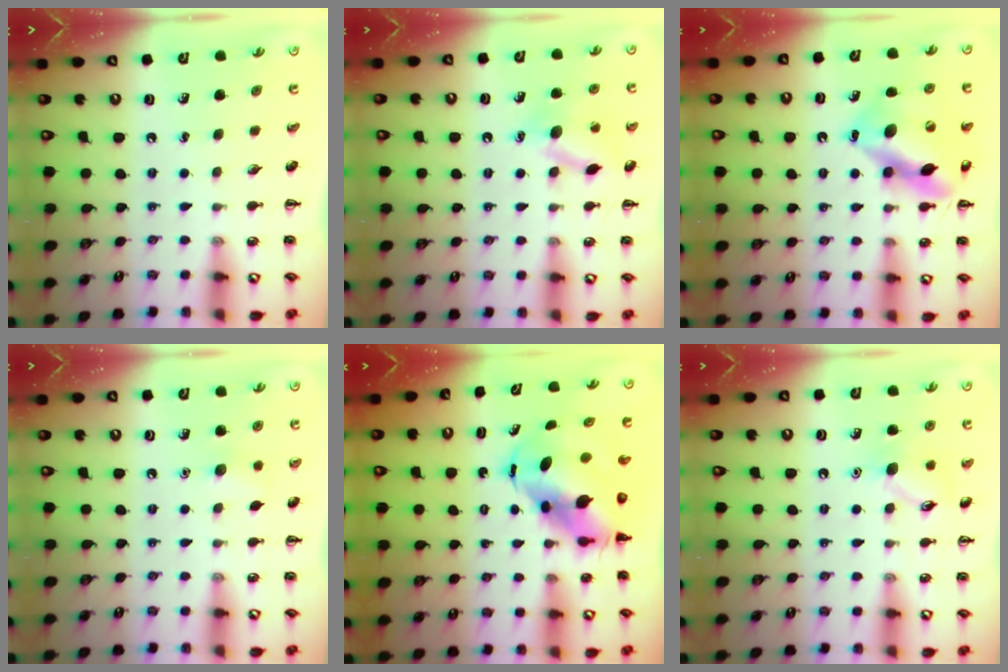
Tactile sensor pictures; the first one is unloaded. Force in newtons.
{"total": 12.0, "press": 11.9, "slide": 1.8}
{"total": 14.9, "press": 14.6, "slide": 2.9}
{"total": 6.0, "press": 5.8, "slide": 1.6}
{"total": 8.8, "press": 8.5, "slide": 2.1}
{"total": 9.1, "press": 9.1, "slide": 0.7}